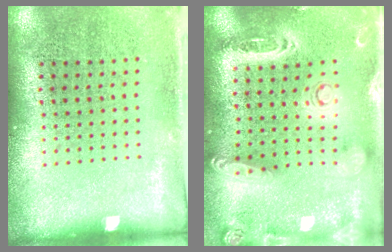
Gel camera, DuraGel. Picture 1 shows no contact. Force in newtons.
{"total": 2.6, "press": 2.3, "slide": 1.2}